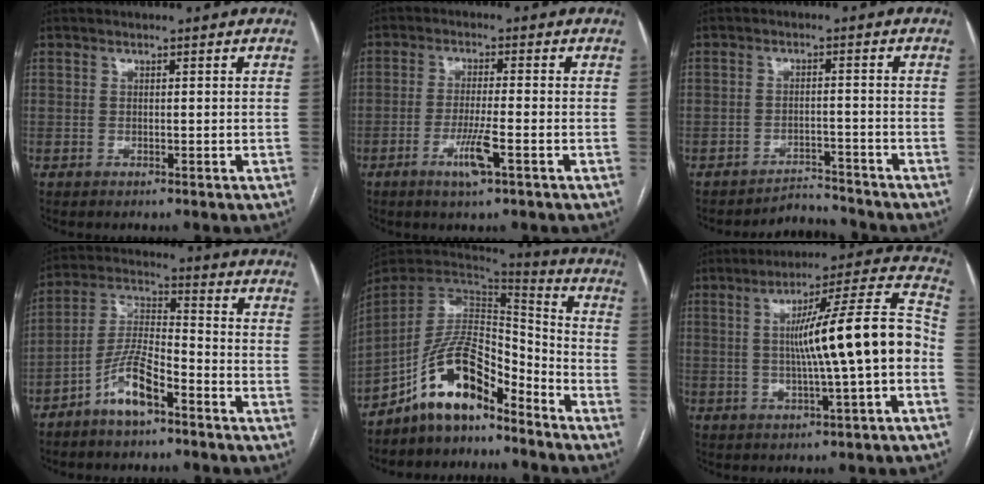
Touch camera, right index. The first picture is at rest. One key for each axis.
{"total": 5.4, "fx": -2.5, "fy": 0.2, "fz": 4.8, "tx": -0.093, "ty": -0.009, "tz": -0.047}
{"total": 3.9, "fx": -3.8, "fy": 0.2, "fz": -0.9, "tx": 0.014, "ty": 0.005, "tz": -0.056}
{"total": 8.1, "fx": -4.9, "fy": 2.4, "fz": 6.0, "tx": -0.129, "ty": 0.007, "tz": -0.093}
{"total": 12.7, "fx": -9.2, "fy": 4.6, "fz": 7.3, "tx": -0.137, "ty": 0.031, "tz": -0.169}
{"total": 15.2, "fx": -1.2, "fy": 0.1, "fz": 15.1, "tx": -0.224, "ty": 0.024, "tz": -0.022}